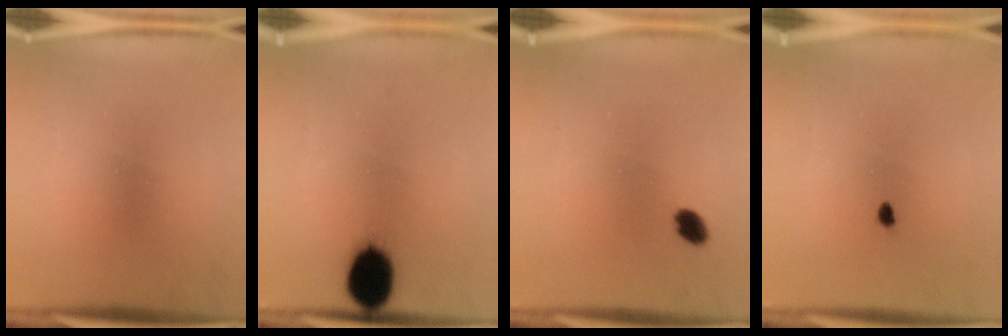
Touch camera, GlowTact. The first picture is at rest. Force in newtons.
{"total": 11.3}
{"total": 2.8}
{"total": 0.7}